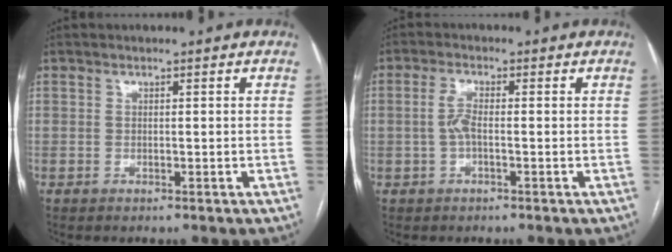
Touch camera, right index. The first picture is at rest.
{"total": 2.9, "force": [-0.3, 0.7, 2.8], "torque": [-0.060, 0.004, -0.006]}